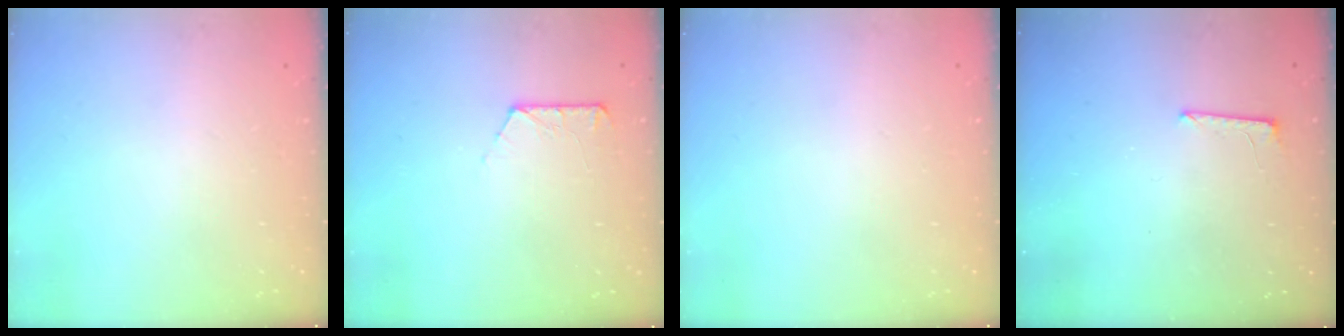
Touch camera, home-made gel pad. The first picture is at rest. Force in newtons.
{"total": 6.6, "press": 6.5, "slide": 0.8}
{"total": 0.0}
{"total": 6.2, "press": 6.2, "slide": 0.5}